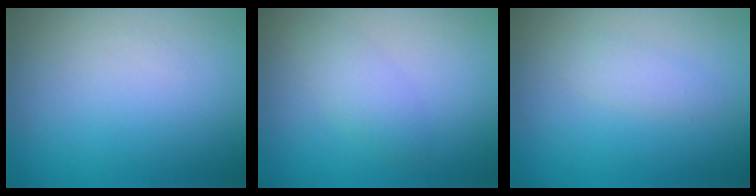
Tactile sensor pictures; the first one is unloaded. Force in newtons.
{"total": 1.8, "press": 1.8, "slide": 0.0}
{"total": 1.4, "press": 1.4, "slide": 0.1}